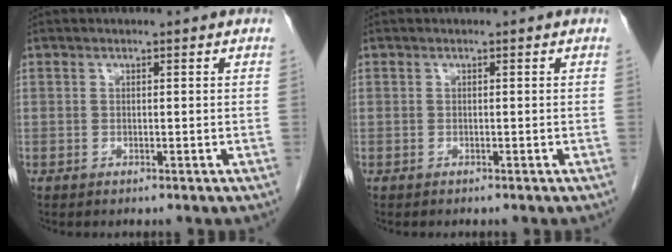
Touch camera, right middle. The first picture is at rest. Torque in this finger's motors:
{"motor_torque": [-0.21, -0.22, -0.02, -0.01]}